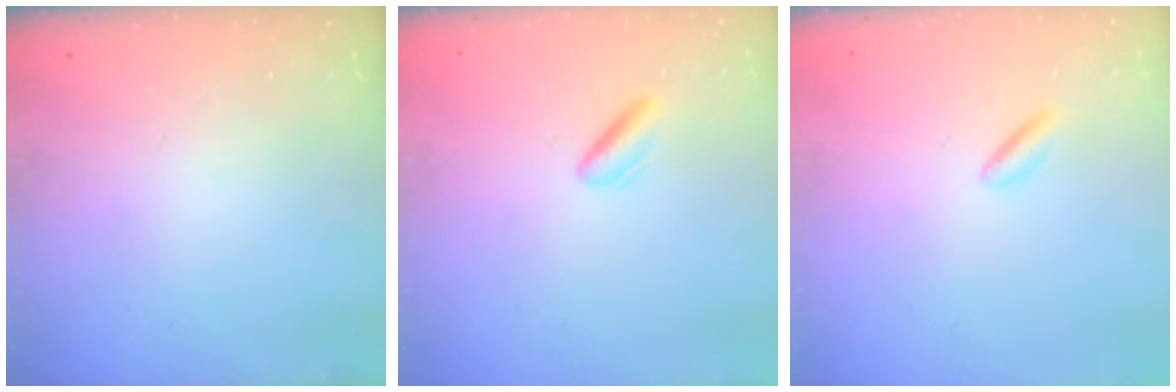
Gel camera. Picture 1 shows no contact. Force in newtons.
{"total": 2.0, "press": 1.8, "slide": 0.9}
{"total": 2.7, "press": 2.5, "slide": 1.2}